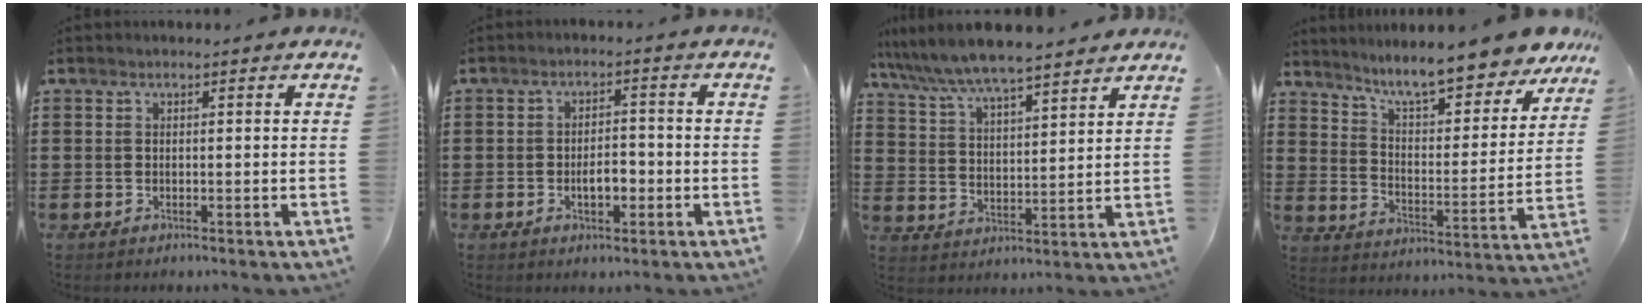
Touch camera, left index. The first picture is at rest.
{"total": 4.1, "force": [-1.1, 2.0, 3.4], "torque": [-0.055, 0.002, -0.023]}
{"total": 7.2, "force": [6.7, 0.4, 2.6], "torque": [-0.078, -0.031, 0.118]}
{"total": 9.4, "force": [8.6, -0.2, 3.9], "torque": [-0.099, -0.058, 0.145]}